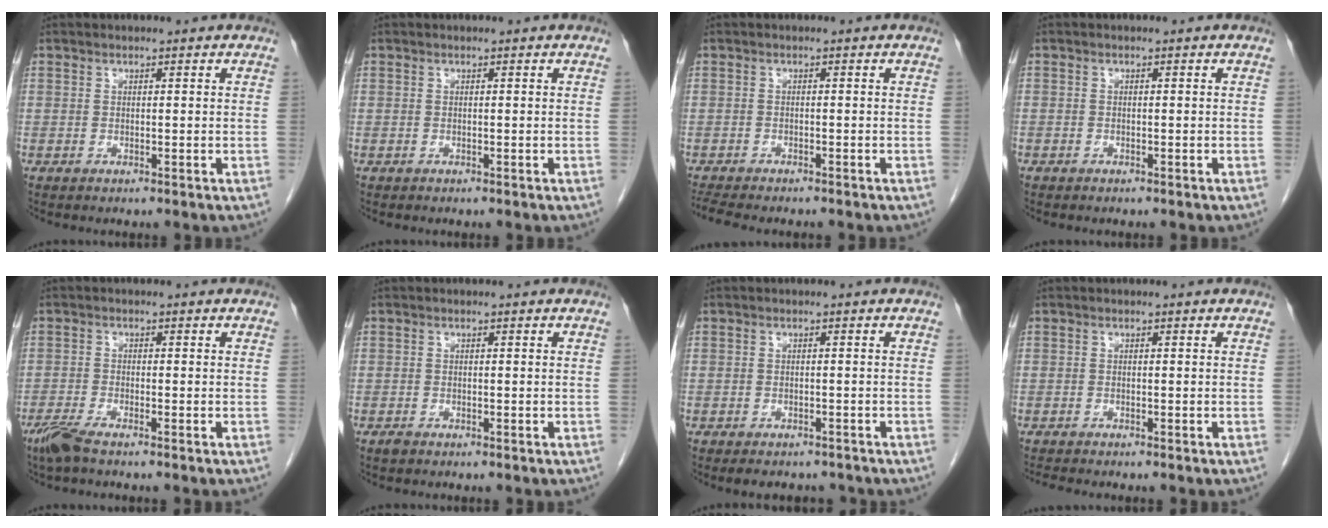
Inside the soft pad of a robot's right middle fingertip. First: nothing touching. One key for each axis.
{"total": 0.0}
{"total": 7.7, "fx": -6.8, "fy": 1.6, "fz": 3.3, "tx": -0.053, "ty": -0.008, "tz": -0.100}
{"total": 0.5, "fx": -0.4, "fy": 0.3, "fz": 0.1, "tx": -0.005, "ty": 0.002, "tz": -0.008}
{"total": 3.4, "fx": -2.6, "fy": 0.4, "fz": 2.1, "tx": -0.050, "ty": -0.007, "tz": -0.055}
{"total": 0.7, "fx": -0.6, "fy": 0.3, "fz": 0.3, "tx": -0.009, "ty": 0.000, "tz": -0.011}
{"total": 5.1, "fx": -4.4, "fy": 2.1, "fz": 1.3, "tx": -0.009, "ty": 0.003, "tz": -0.054}
{"total": 1.8, "fx": -1.7, "fy": 0.0, "fz": 0.6, "tx": -0.014, "ty": -0.006, "tz": -0.027}